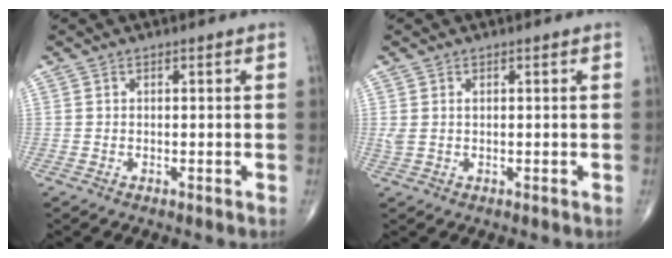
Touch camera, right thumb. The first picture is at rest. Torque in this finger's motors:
{"motor_torque": [0.62, 0.50, 0.47, 0.33, 0.00]}